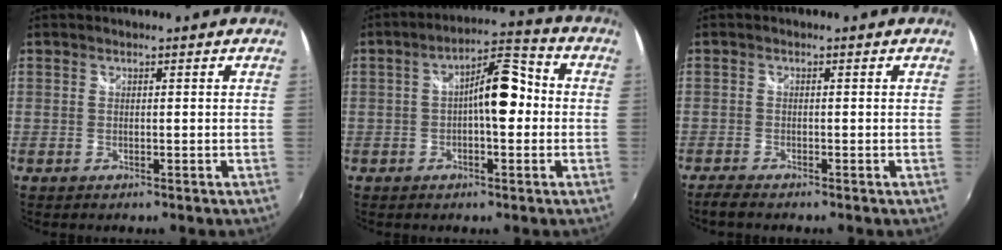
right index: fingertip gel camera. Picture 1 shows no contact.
{"total": 8.7, "force": [-0.5, 3.0, 8.1], "torque": [-0.128, 0.025, -0.011]}
{"total": 2.5, "force": [-2.3, 0.4, 1.0], "torque": [-0.028, -0.011, -0.044]}